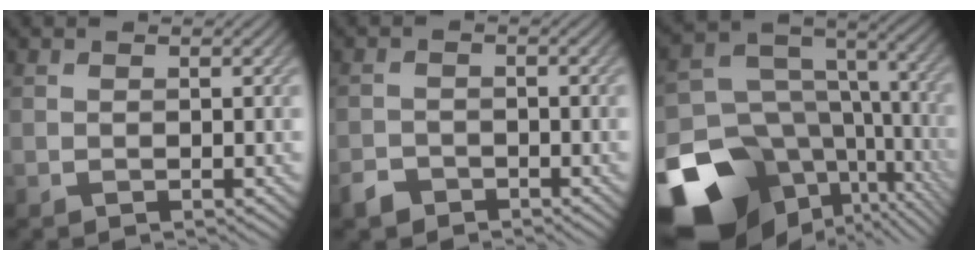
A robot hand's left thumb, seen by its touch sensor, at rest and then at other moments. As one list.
[{"total": 2.4, "force": [-1.9, 1.3, 0.6], "torque": [-0.012, -0.003, -0.043]}, {"total": 21.1, "force": [-10.3, 15.3, 10.4], "torque": [-0.220, -0.047, -0.119]}]